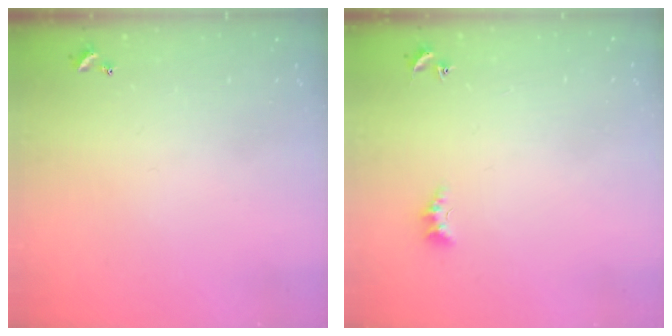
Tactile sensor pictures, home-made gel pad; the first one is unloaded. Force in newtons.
{"total": 2.2, "press": 2.1, "slide": 0.6}